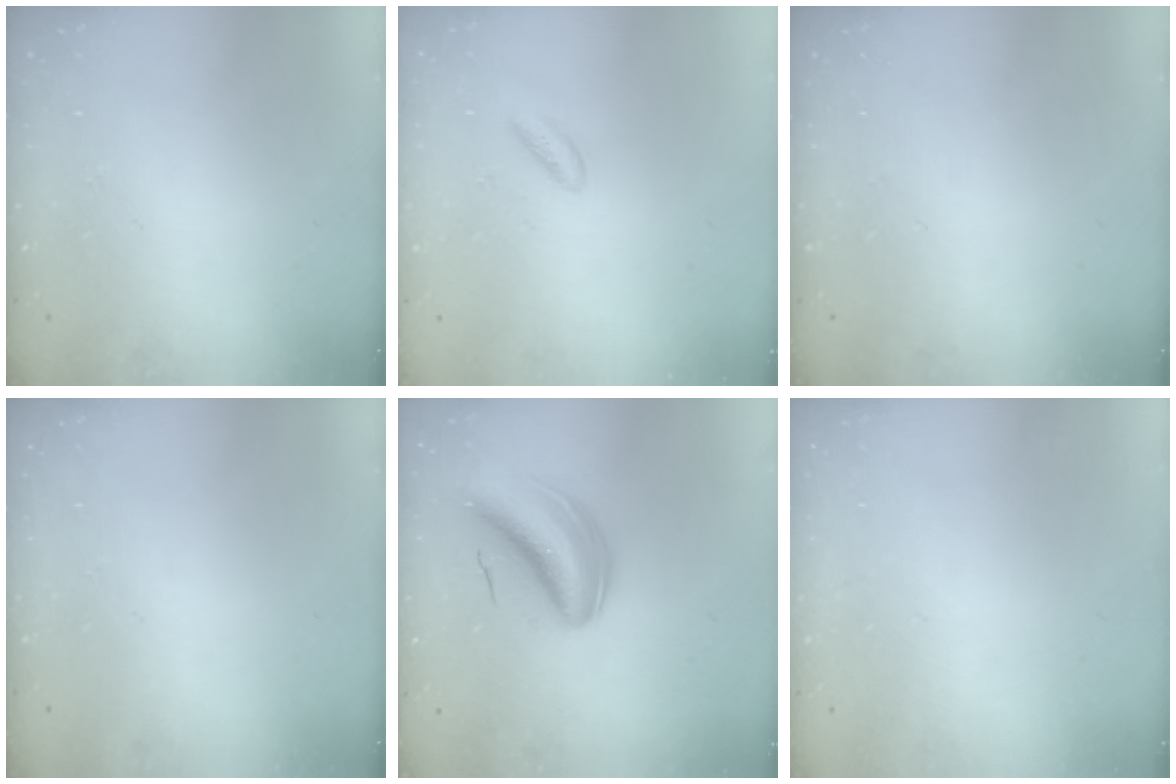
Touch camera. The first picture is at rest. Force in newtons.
{"total": 2.3, "press": 2.2, "slide": 0.9}
{"total": 0.0}
{"total": 0.0}
{"total": 7.0, "press": 6.8, "slide": 1.7}
{"total": 2.1, "press": 2.1, "slide": 0.1}